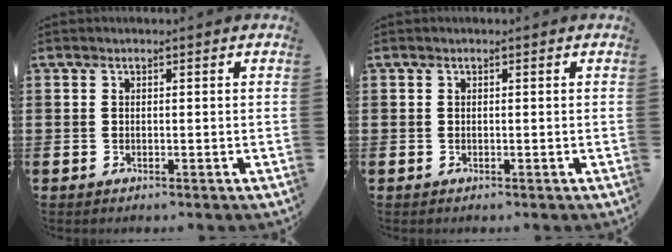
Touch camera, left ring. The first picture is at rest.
{"total": 0.0}